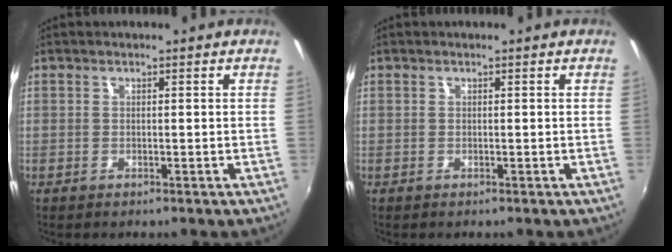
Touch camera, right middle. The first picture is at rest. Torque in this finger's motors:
{"motor_torque": [0.00, 0.00, 0.00, 0.00]}